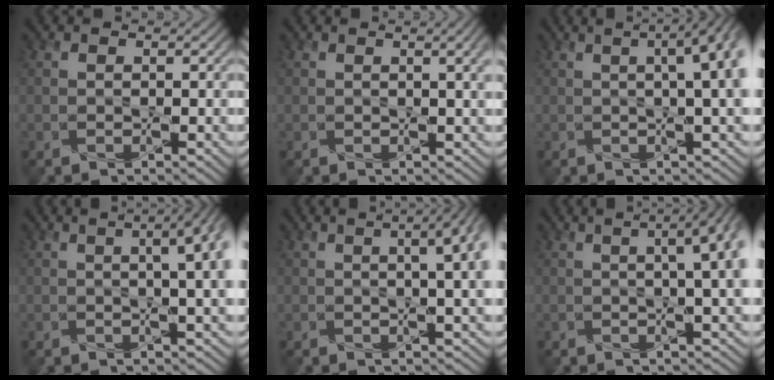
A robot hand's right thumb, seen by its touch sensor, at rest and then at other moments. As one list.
[{"total": 3.6, "force": [1.1, 1.0, 3.2], "torque": [-0.042, 0.007, 0.022]}, {"total": 9.4, "force": [1.3, 2.8, 8.8], "torque": [-0.096, 0.029, 0.002]}, {"total": 8.2, "force": [1.4, 2.4, 7.8], "torque": [-0.090, 0.025, 0.008]}, {"total": 7.8, "force": [1.5, 2.4, 7.3], "torque": [-0.083, 0.027, 0.009]}, {"total": 8.7, "force": [1.3, 2.6, 8.2], "torque": [-0.091, 0.027, 0.003]}]